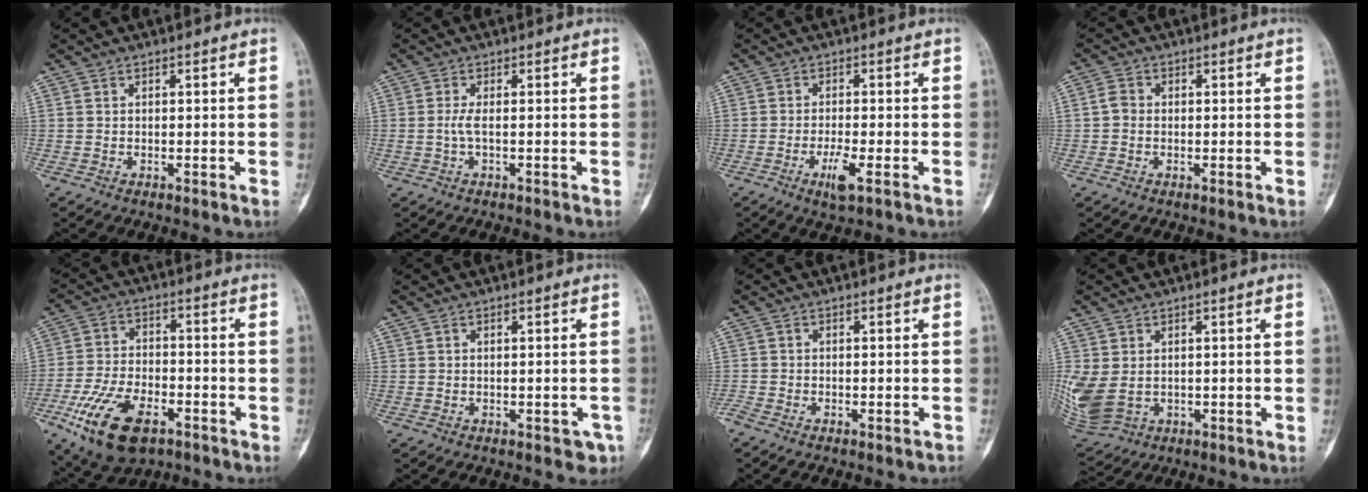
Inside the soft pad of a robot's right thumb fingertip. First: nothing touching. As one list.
[{"total": 1.8, "force": [-0.3, 0.4, 1.7], "torque": [-0.043, -0.004, -0.007]}, {"total": 4.3, "force": [-1.9, 0.9, 3.8], "torque": [-0.078, -0.001, -0.036]}, {"total": 2.3, "force": [-0.2, 1.9, 1.2], "torque": [-0.018, 0.004, -0.009]}, {"total": 15.9, "force": [-7.9, 8.2, 11.0], "torque": [-0.208, 0.020, -0.135]}, {"total": 2.9, "force": [-1.5, 1.7, 1.8], "torque": [-0.007, 0.007, -0.014]}, {"total": 3.4, "force": [-2.9, 1.3, 1.2], "torque": [-0.022, 0.011, -0.039]}, {"total": 8.7, "force": [-0.3, 6.5, 5.8], "torque": [-0.140, -0.007, 0.014]}]